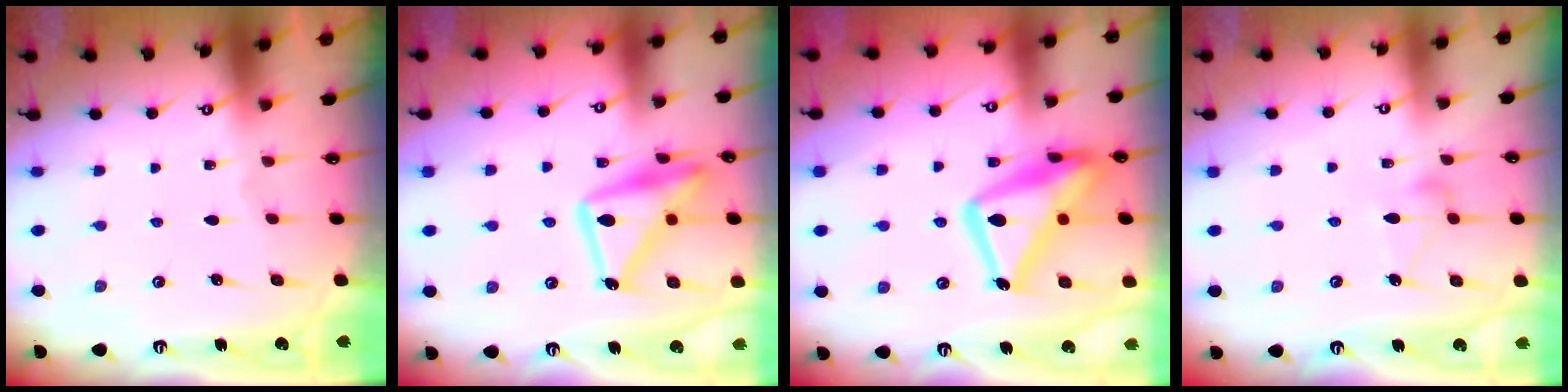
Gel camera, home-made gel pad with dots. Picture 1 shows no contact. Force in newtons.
{"total": 17.7, "press": 17.6, "slide": 1.3}
{"total": 20.5, "press": 20.4, "slide": 1.5}
{"total": 7.9, "press": 7.9, "slide": 0.2}